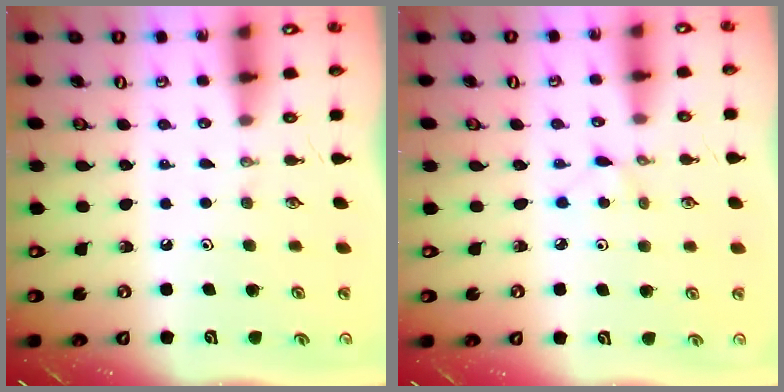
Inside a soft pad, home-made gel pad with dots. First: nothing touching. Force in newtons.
{"total": 2.0, "press": 2.0, "slide": 0.3}